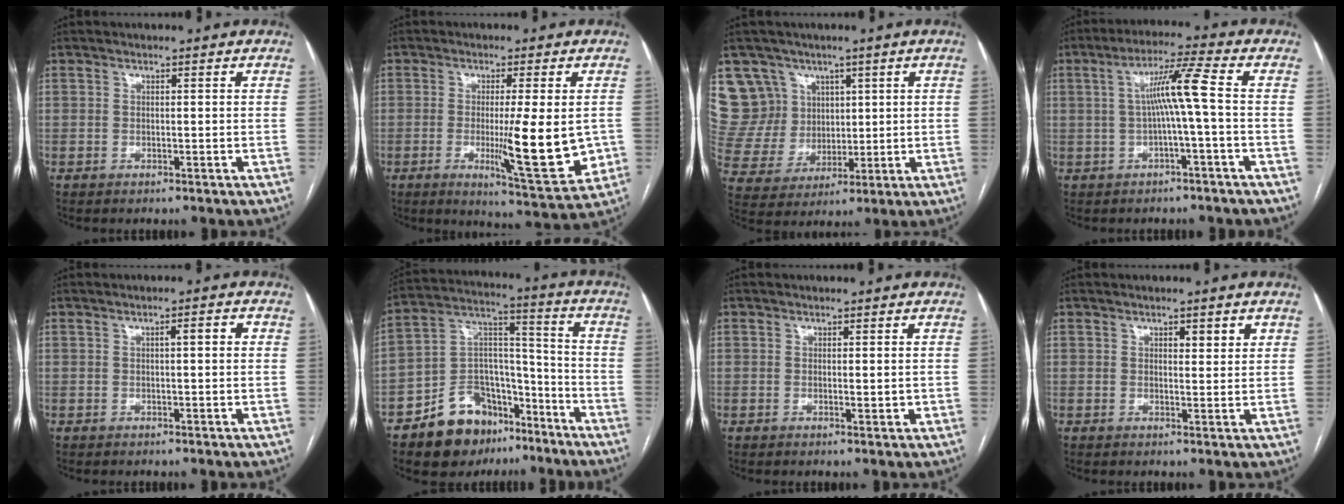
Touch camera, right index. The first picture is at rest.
{"total": 11.9, "force": [-1.4, 1.6, 11.7], "torque": [-0.166, -0.023, -0.016]}
{"total": 11.2, "force": [6.2, 9.2, 0.7], "torque": [-0.032, 0.040, 0.137]}
{"total": 7.1, "force": [-0.1, -0.9, 7.1], "torque": [-0.121, 0.020, 0.001]}
{"total": 2.3, "force": [0.4, 0.4, 2.2], "torque": [-0.032, 0.009, 0.007]}
{"total": 15.3, "force": [-10.2, 9.3, 6.5], "torque": [-0.111, 0.053, -0.167]}
{"total": 1.4, "force": [0.0, 0.5, 1.3], "torque": [-0.018, -0.004, 0.002]}
{"total": 2.8, "force": [1.5, 0.9, 2.2], "torque": [-0.029, -0.002, 0.020]}